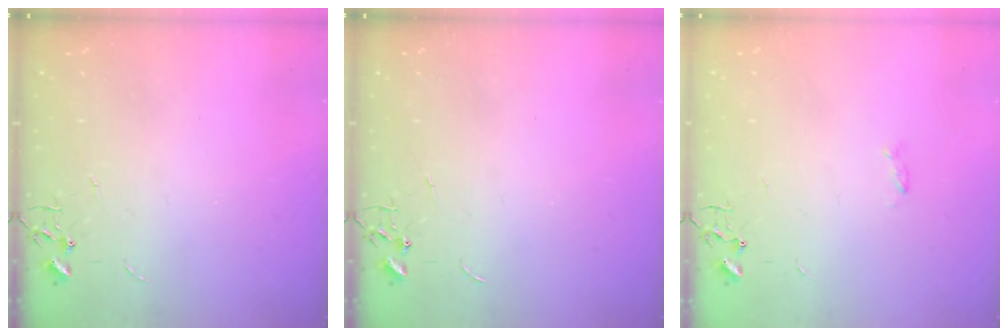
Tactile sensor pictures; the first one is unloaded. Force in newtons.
{"total": 0.0}
{"total": 1.8, "press": 1.7, "slide": 0.4}